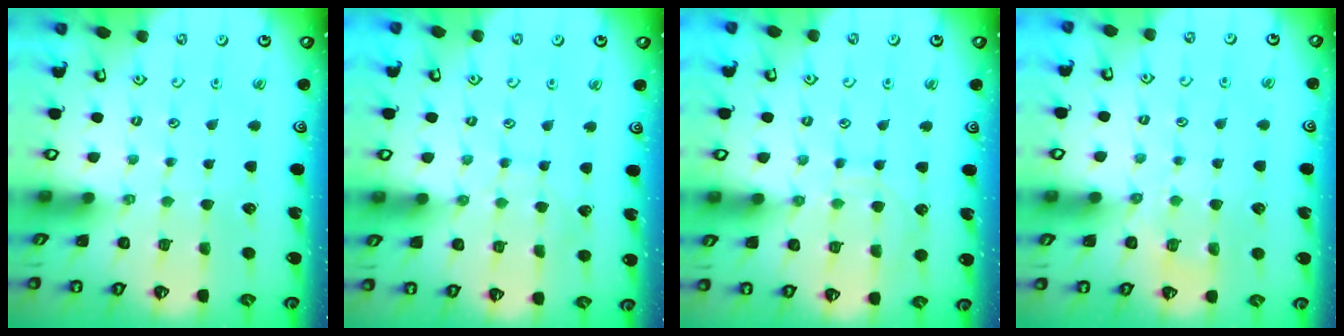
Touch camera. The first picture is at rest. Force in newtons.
{"total": 3.5, "press": 3.5, "slide": 0.2}
{"total": 7.8, "press": 7.7, "slide": 0.6}
{"total": 5.4, "press": 5.3, "slide": 1.1}